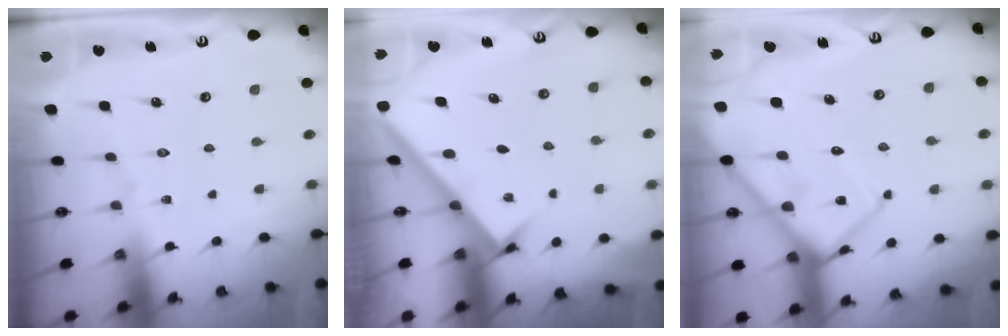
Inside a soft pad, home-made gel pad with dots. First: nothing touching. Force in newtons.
{"total": 2.7, "press": 2.6, "slide": 0.3}
{"total": 12.2, "press": 12.1, "slide": 1.1}